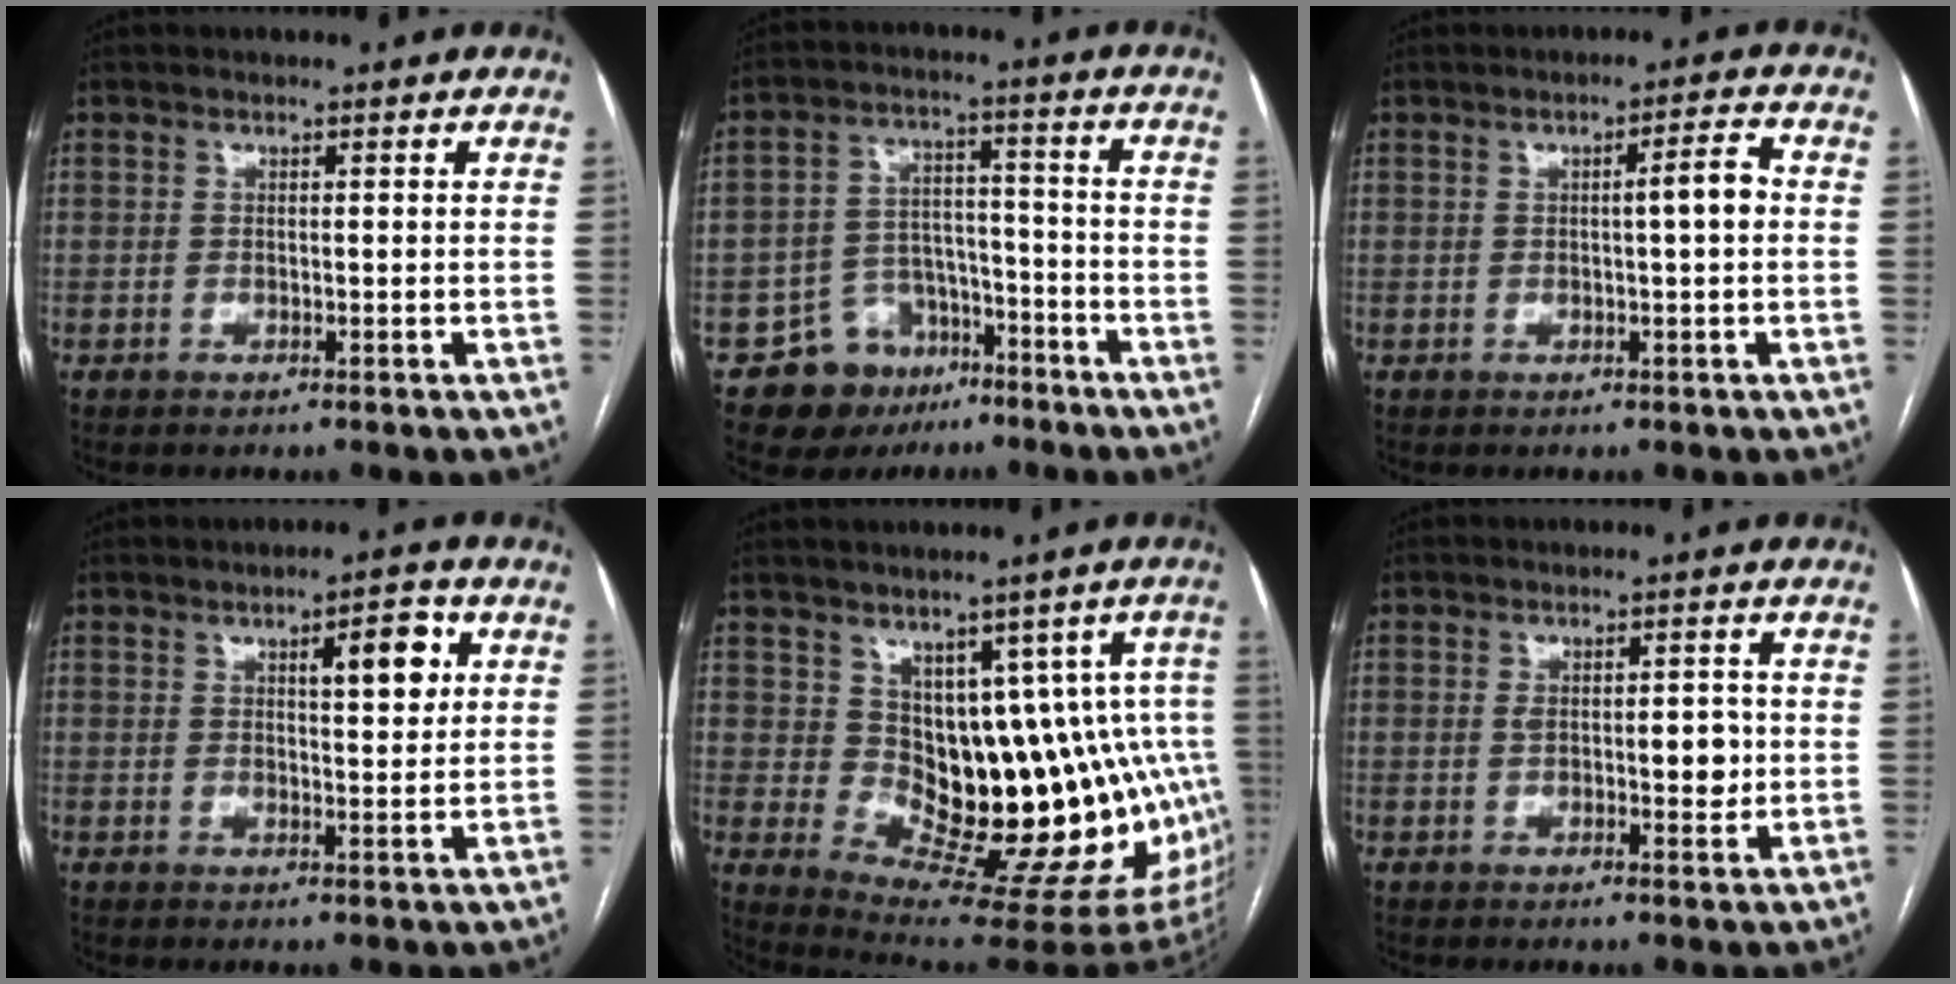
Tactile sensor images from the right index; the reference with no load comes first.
{"total": 9.4, "force": [-5.8, 7.0, 2.5], "torque": [-0.037, 0.028, -0.085]}
{"total": 3.9, "force": [0.2, 0.1, 3.9], "torque": [-0.057, 0.008, 0.001]}
{"total": 6.2, "force": [2.3, 1.6, 5.5], "torque": [-0.079, 0.005, 0.032]}
{"total": 16.5, "force": [1.0, 7.5, 14.7], "torque": [-0.140, 0.022, 0.034]}
{"total": 5.3, "force": [0.1, 2.3, 4.7], "torque": [-0.070, 0.002, 0.006]}